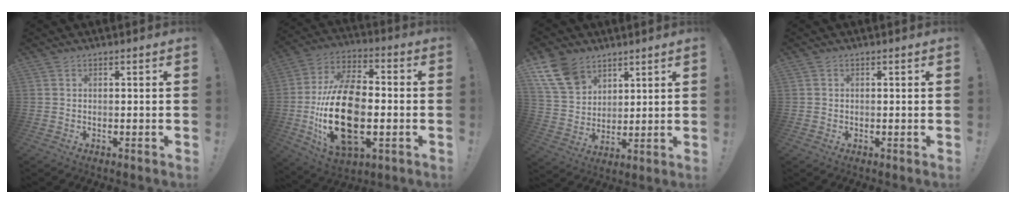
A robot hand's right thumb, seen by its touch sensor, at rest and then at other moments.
{"total": 25.1, "force": [-4.3, 14.5, 20.1], "torque": [-0.392, 0.021, -0.065]}
{"total": 13.9, "force": [8.5, 9.5, 5.6], "torque": [-0.104, -0.044, 0.171]}
{"total": 0.8, "force": [0.0, 0.8, -0.1], "torque": [-0.003, 0.005, 0.001]}